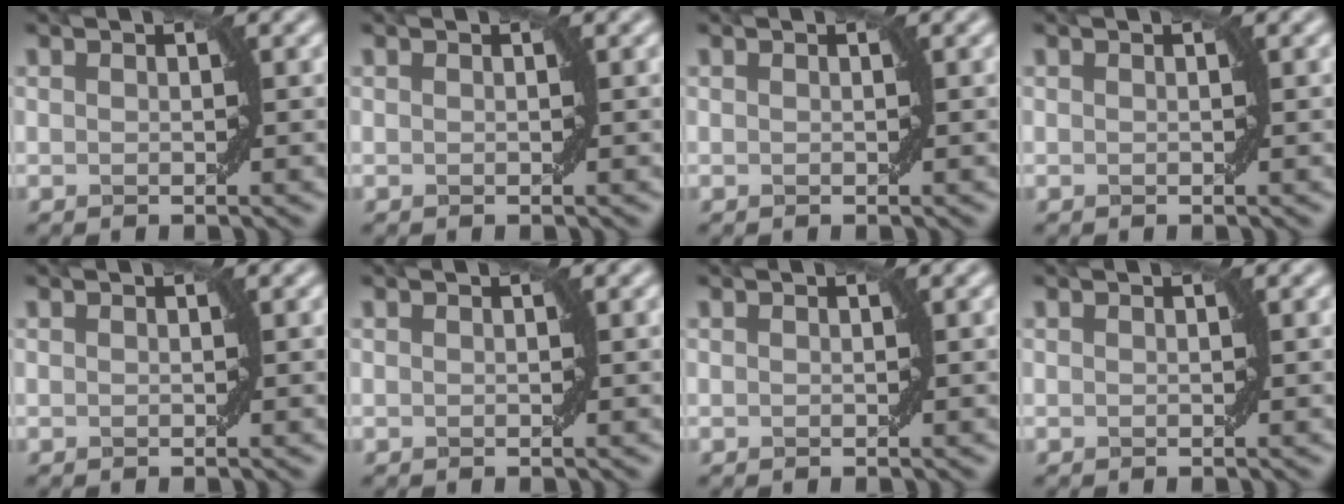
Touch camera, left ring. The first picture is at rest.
{"total": 0.0}
{"total": 0.0}
{"total": 0.0}
{"total": 0.0}
{"total": 0.0}
{"total": 0.0}
{"total": 0.0}